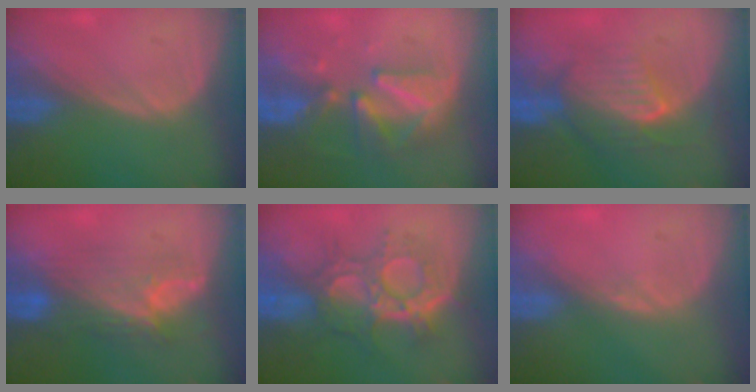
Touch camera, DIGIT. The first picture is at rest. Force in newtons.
{"total": 8.7, "press": 8.2, "slide": 3.0}
{"total": 7.7, "press": 7.7, "slide": 0.1}
{"total": 7.3, "press": 7.1, "slide": 1.3}
{"total": 9.4, "press": 9.4, "slide": 0.6}
{"total": 0.9, "press": 0.8, "slide": 0.3}